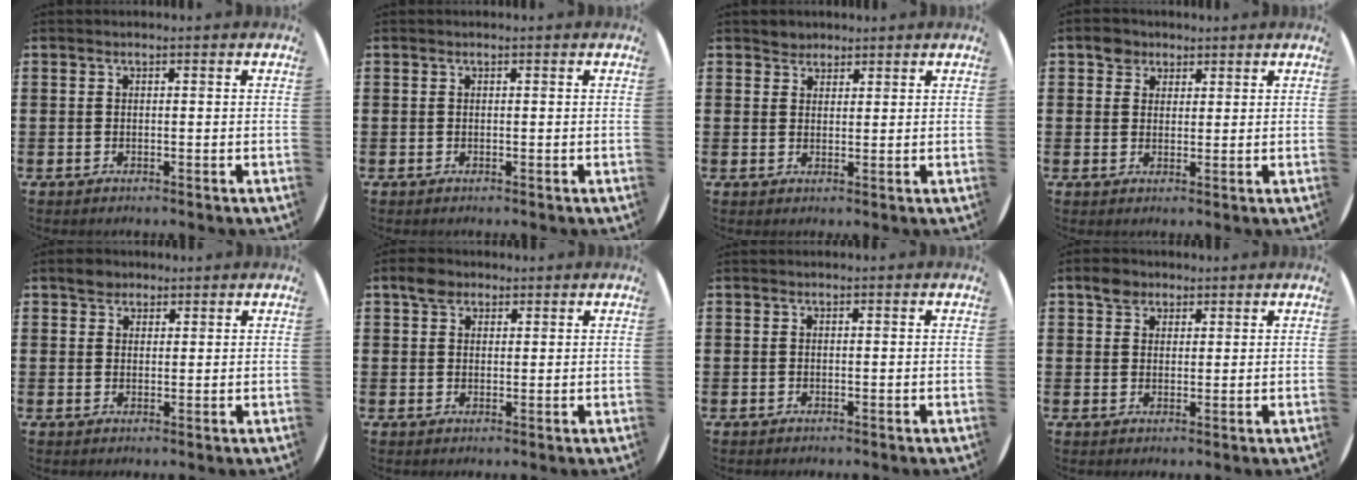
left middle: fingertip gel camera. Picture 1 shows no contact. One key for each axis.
{"total": 0.0}
{"total": 1.9, "fx": 1.7, "fy": 0.8, "fz": -0.2, "tx": 0.009, "ty": -0.001, "tz": 0.032}
{"total": 2.9, "fx": 2.1, "fy": 1.9, "fz": 0.2, "tx": 0.005, "ty": -0.001, "tz": 0.039}
{"total": 2.3, "fx": 1.9, "fy": 1.3, "fz": 0.1, "tx": 0.009, "ty": -0.001, "tz": 0.035}
{"total": 3.0, "fx": 2.3, "fy": 1.7, "fz": 0.9, "tx": -0.007, "ty": -0.001, "tz": 0.040}
{"total": 0.0}
{"total": 2.8, "fx": 2.2, "fy": 1.6, "fz": 0.6, "tx": -0.001, "ty": -0.001, "tz": 0.040}